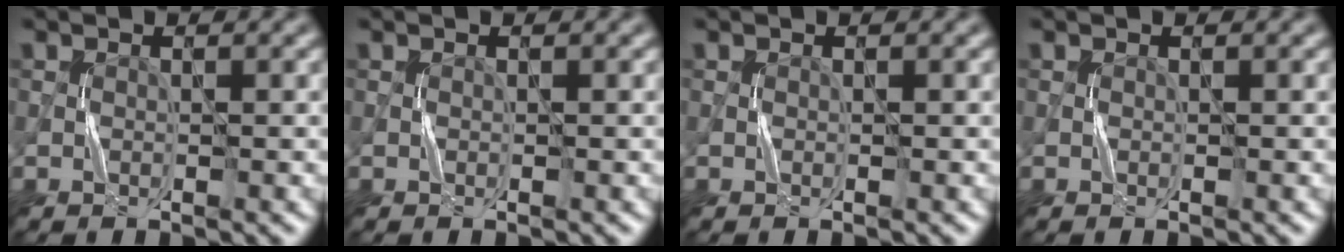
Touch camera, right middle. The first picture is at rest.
{"total": 0.0}
{"total": 0.0}
{"total": 0.0}